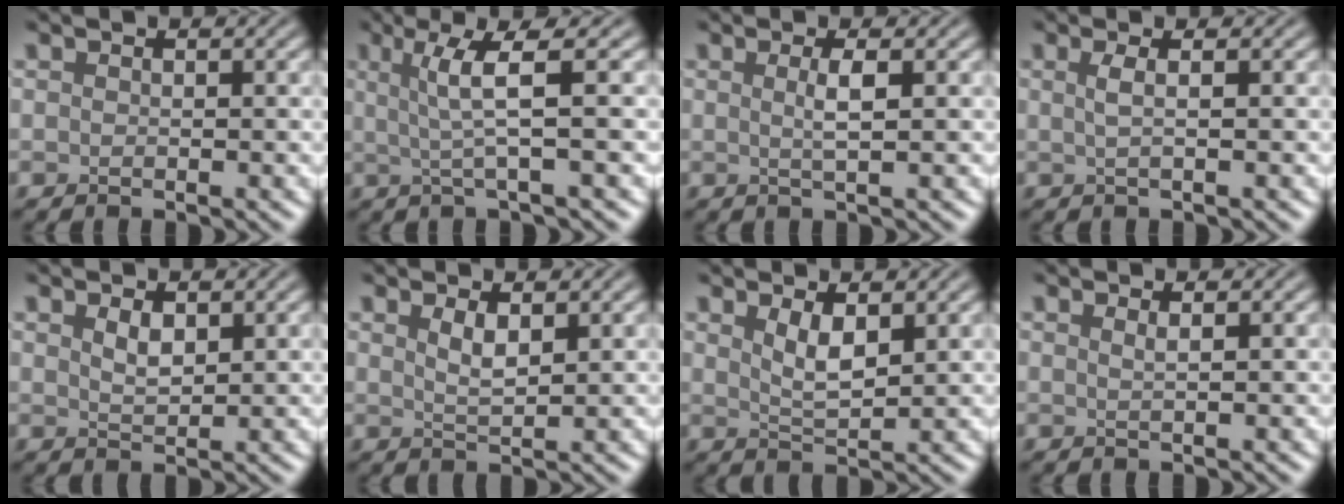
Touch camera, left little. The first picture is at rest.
{"total": 4.2, "force": [0.8, 0.5, 4.1], "torque": [-0.075, 0.004, 0.017]}
{"total": 1.9, "force": [0.3, 0.4, 1.9], "torque": [-0.034, 0.002, 0.001]}
{"total": 1.7, "force": [0.3, 0.6, 1.6], "torque": [-0.026, 0.002, 0.000]}
{"total": 1.6, "force": [0.9, 0.7, 1.1], "torque": [-0.023, -0.001, 0.021]}
{"total": 1.8, "force": [1.1, 0.5, 1.4], "torque": [-0.028, -0.002, 0.022]}
{"total": 2.5, "force": [1.3, 0.8, 2.0], "torque": [-0.040, -0.005, 0.028]}
{"total": 1.0, "force": [0.5, 0.4, 0.8], "torque": [-0.004, -0.001, 0.003]}